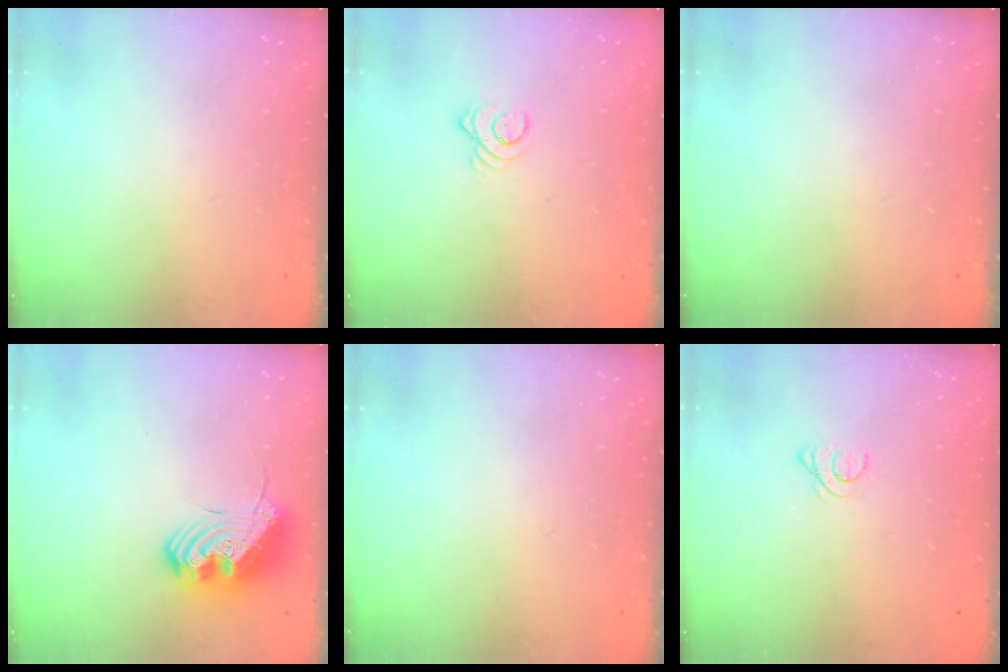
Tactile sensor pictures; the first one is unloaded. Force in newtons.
{"total": 3.0, "press": 3.0, "slide": 0.3}
{"total": 0.0}
{"total": 15.2, "press": 15.2, "slide": 0.3}
{"total": 0.0}
{"total": 1.5, "press": 1.5, "slide": 0.2}